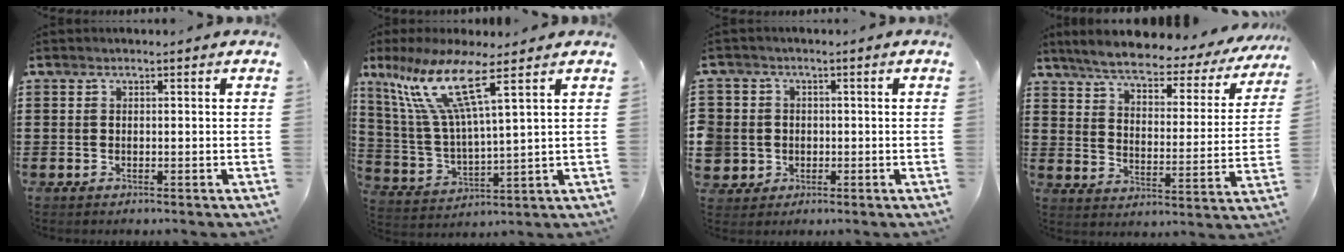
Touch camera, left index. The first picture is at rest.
{"total": 12.0, "force": [7.7, 1.4, 9.1], "torque": [-0.213, -0.035, 0.125]}
{"total": 4.0, "force": [-0.5, 4.0, 0.2], "torque": [-0.038, 0.005, -0.018]}
{"total": 5.4, "force": [4.8, 0.8, 2.5], "torque": [-0.074, -0.028, 0.075]}